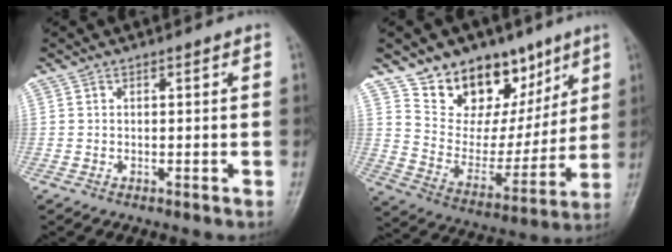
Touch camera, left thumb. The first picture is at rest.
{"total": 18.6, "force": [11.7, 11.7, 8.4], "torque": [-0.062, -0.058, 0.205]}